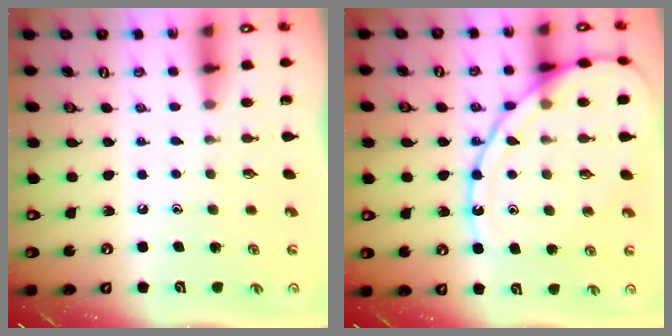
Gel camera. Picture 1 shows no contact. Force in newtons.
{"total": 15.3, "press": 15.3, "slide": 1.5}